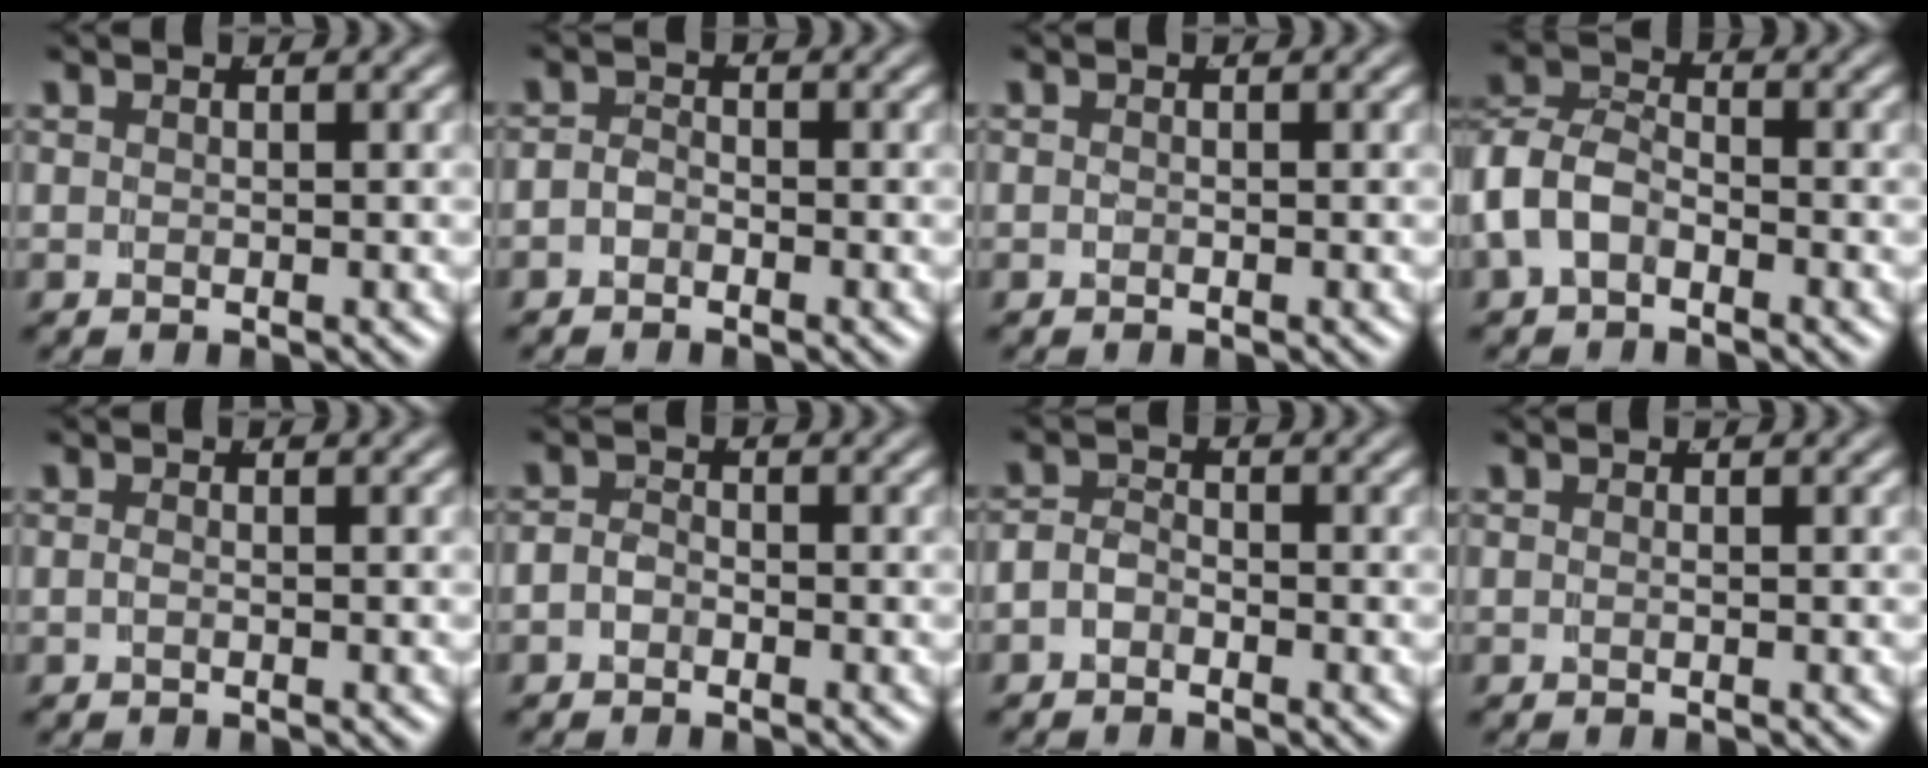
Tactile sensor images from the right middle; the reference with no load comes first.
{"total": 1.7, "force": [-1.1, 1.2, 0.6], "torque": [-0.019, -0.016, -0.016]}
{"total": 0.0}
{"total": 6.7, "force": [-1.4, 5.7, 3.3], "torque": [-0.093, -0.023, -0.026]}
{"total": 0.7, "force": [-0.4, -0.6, 0.2], "torque": [-0.009, -0.009, 0.000]}
{"total": 1.9, "force": [-1.0, 1.4, 0.7], "torque": [-0.023, -0.015, -0.014]}
{"total": 2.5, "force": [-1.2, 1.9, 1.1], "torque": [-0.031, -0.015, -0.017]}
{"total": 0.0}